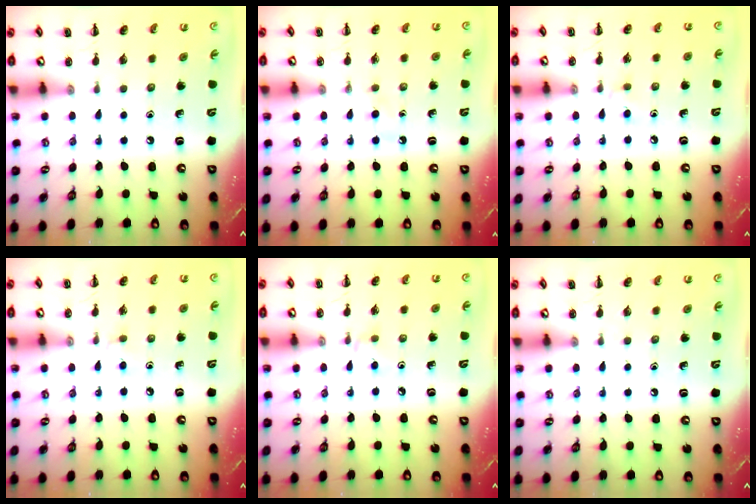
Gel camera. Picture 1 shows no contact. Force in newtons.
{"total": 2.7, "press": 2.5, "slide": 1.0}
{"total": 4.6, "press": 4.2, "slide": 1.7}
{"total": 3.8, "press": 3.5, "slide": 1.5}
{"total": 2.9, "press": 2.8, "slide": 0.9}
{"total": 0.0}